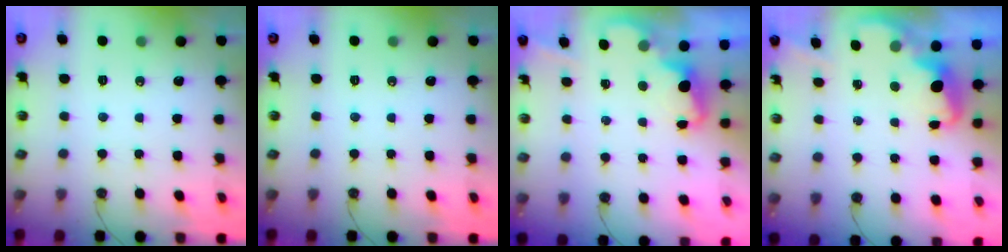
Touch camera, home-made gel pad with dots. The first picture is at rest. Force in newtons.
{"total": 0.0}
{"total": 2.1, "press": 2.1, "slide": 0.5}
{"total": 2.7, "press": 2.6, "slide": 0.8}